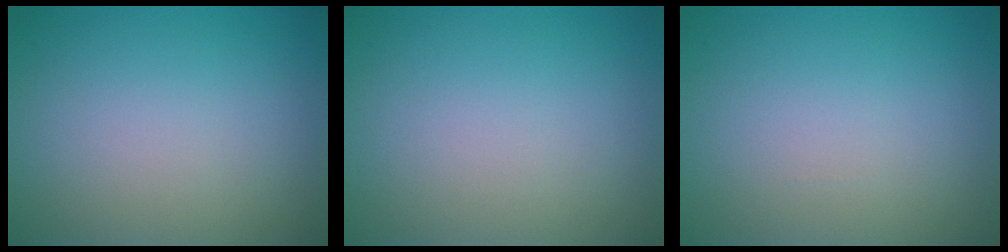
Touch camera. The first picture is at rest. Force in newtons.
{"total": 0.0}
{"total": 0.0}